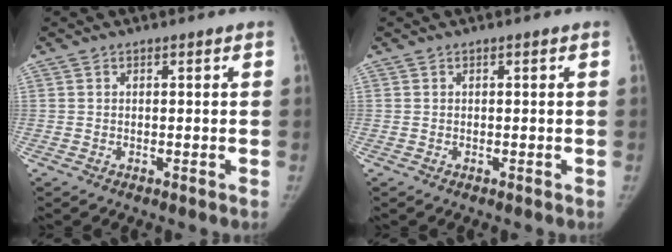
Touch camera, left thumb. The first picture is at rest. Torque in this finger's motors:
{"motor_torque": [0.05, 0.01, 0.18, -0.03, 0.03]}